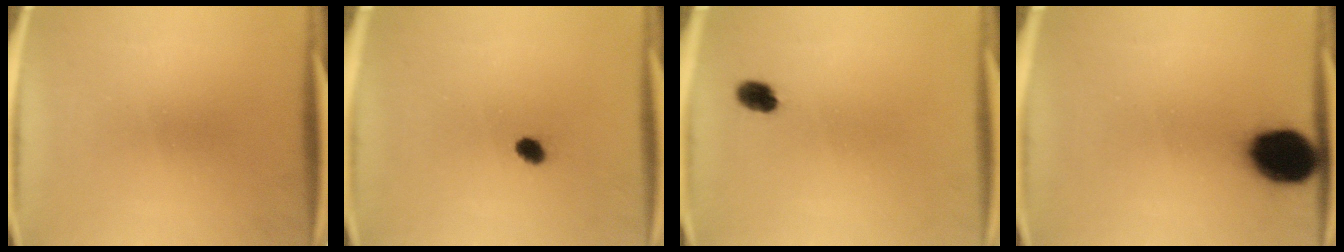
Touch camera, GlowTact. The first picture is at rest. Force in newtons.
{"total": 1.7}
{"total": 3.1}
{"total": 13.5}